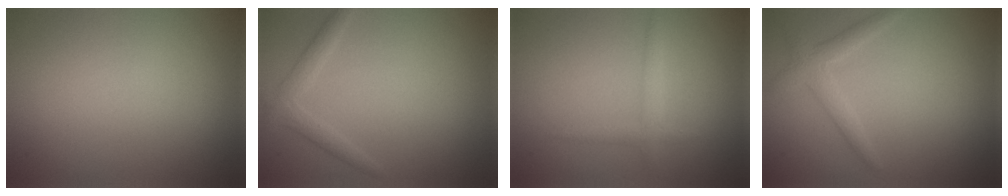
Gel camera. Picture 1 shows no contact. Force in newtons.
{"total": 1.9, "press": 1.9, "slide": 0.2}
{"total": 1.4, "press": 1.4, "slide": 0.0}
{"total": 1.9, "press": 1.9, "slide": 0.0}